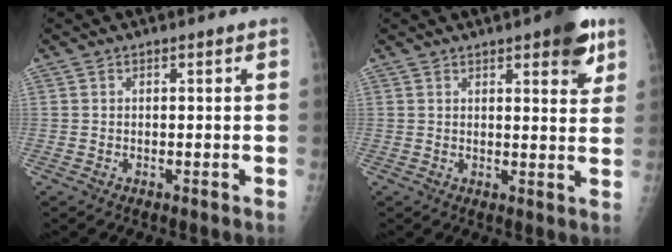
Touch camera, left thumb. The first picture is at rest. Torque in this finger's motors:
{"motor_torque": [1.22, 0.35, 0.49, -0.51, 0.00]}